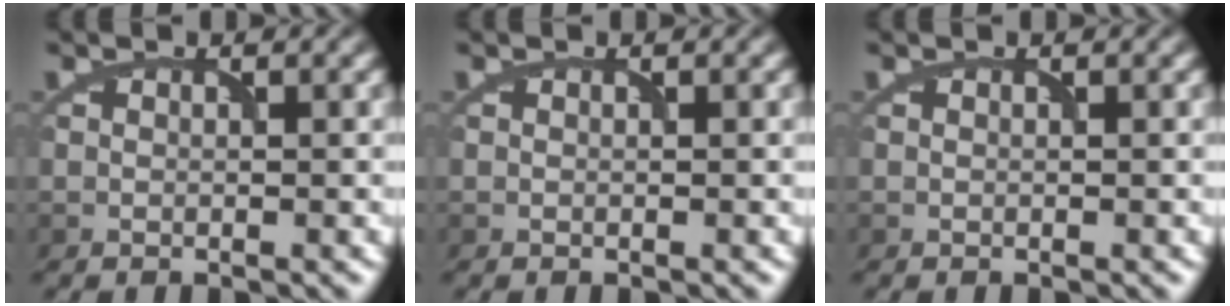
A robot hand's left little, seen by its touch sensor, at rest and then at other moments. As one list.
[{"total": 0.0}, {"total": 0.0}]